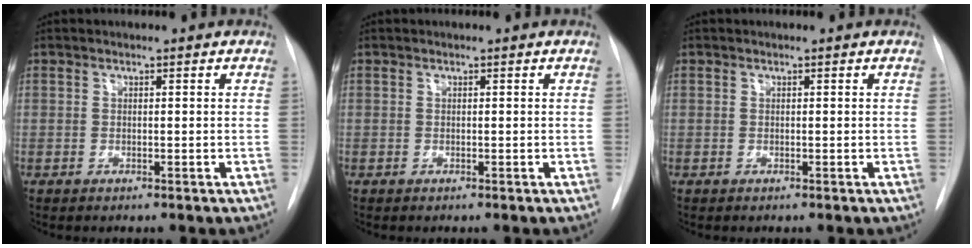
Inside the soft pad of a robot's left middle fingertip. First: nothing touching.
{"total": 0.0}
{"total": 0.0}